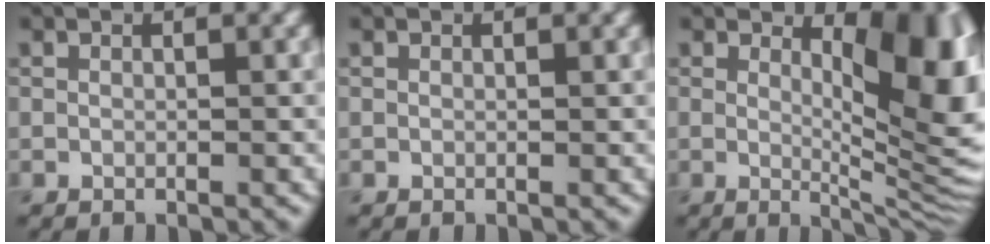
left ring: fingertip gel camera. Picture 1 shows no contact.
{"total": 0.0}
{"total": 9.7, "force": [2.3, 3.8, 8.7], "torque": [-0.102, -0.007, 0.035]}